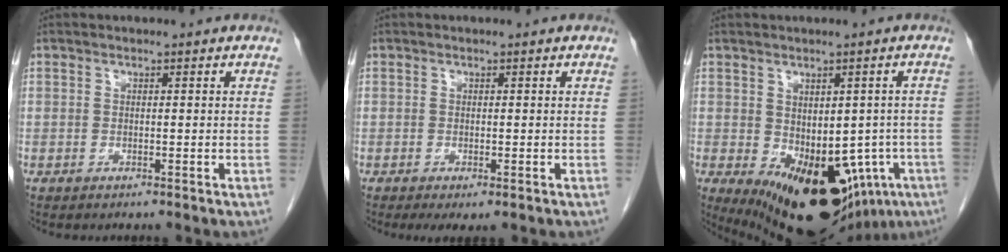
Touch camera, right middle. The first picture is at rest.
{"total": 2.2, "force": [-1.3, 0.6, 1.7], "torque": [-0.026, -0.009, -0.015]}
{"total": 21.0, "force": [-10.0, 10.8, 14.9], "torque": [-0.203, -0.032, -0.111]}